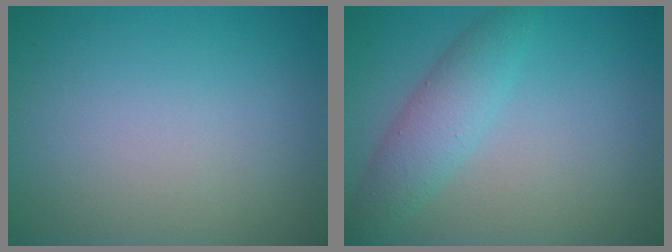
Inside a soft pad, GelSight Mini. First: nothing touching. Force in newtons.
{"total": 3.5, "press": 3.5, "slide": 0.1}